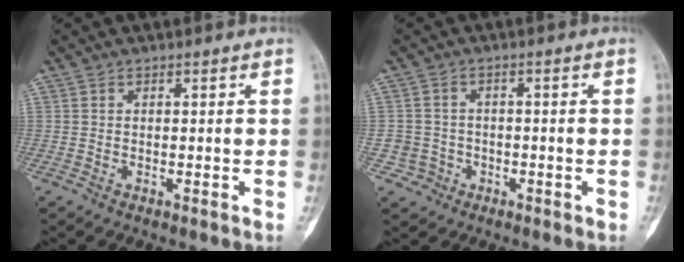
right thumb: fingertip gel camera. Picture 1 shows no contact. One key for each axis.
{"total": 4.1, "fx": -1.7, "fy": 3.8, "fz": -0.4, "tx": 0.036, "ty": 0.017, "tz": -0.033}